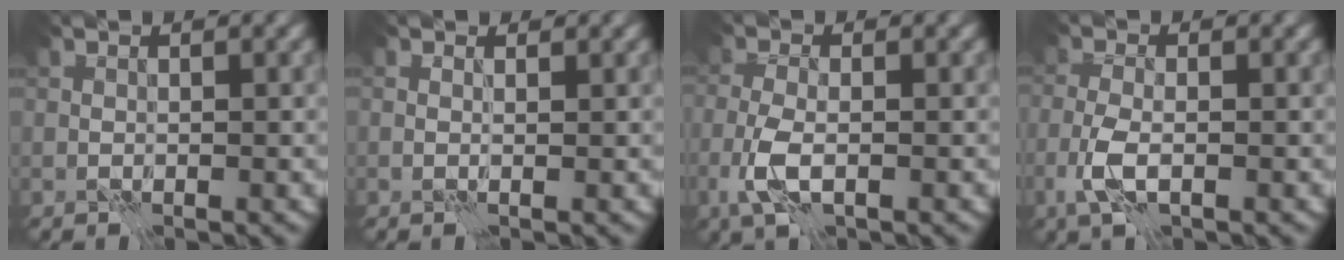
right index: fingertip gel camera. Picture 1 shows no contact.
{"total": 0.8, "force": [0.6, 0.3, 0.3], "torque": [-0.005, 0.002, 0.004]}
{"total": 3.4, "force": [-1.2, 1.4, 2.9], "torque": [-0.070, -0.003, -0.027]}
{"total": 3.0, "force": [-1.2, 1.1, 2.5], "torque": [-0.060, -0.002, -0.029]}